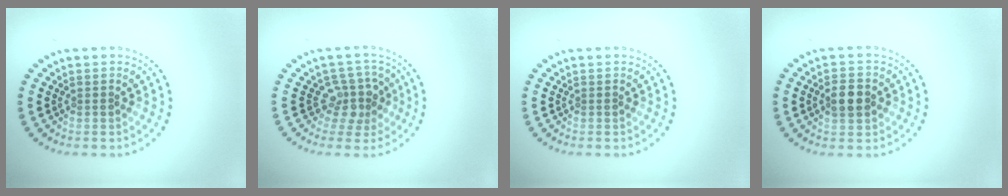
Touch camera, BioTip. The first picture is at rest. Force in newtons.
{"total": 3.0, "press": 2.2, "slide": 1.9}
{"total": 0.0}
{"total": 3.3, "press": 3.3, "slide": 0.0}